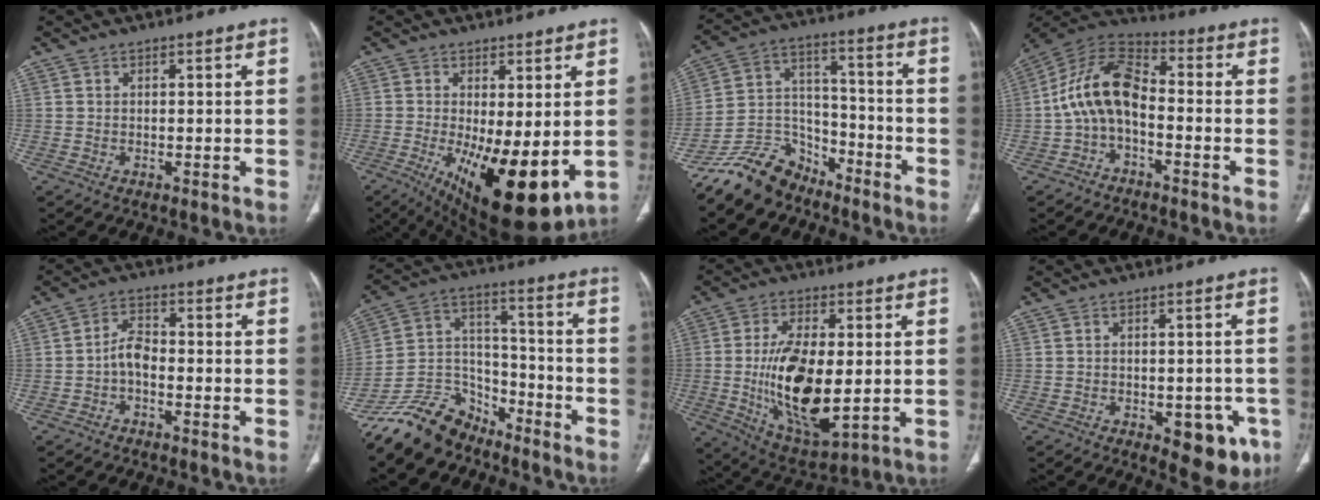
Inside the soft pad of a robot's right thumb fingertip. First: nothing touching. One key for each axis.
{"total": 15.6, "fx": -2.8, "fy": 5.5, "fz": 14.3, "tx": -0.220, "ty": -0.032, "tz": -0.021}
{"total": 12.3, "fx": -10.2, "fy": 6.6, "fz": 2.3, "tx": -0.022, "ty": 0.096, "tz": -0.192}
{"total": 12.0, "fx": -2.1, "fy": 7.0, "fz": 9.6, "tx": -0.177, "ty": 0.054, "tz": -0.052}
{"total": 4.0, "fx": -1.5, "fy": 2.2, "fz": 3.1, "tx": -0.051, "ty": 0.025, "tz": -0.035}
{"total": 13.9, "fx": -11.6, "fy": 7.1, "fz": 2.9, "tx": -0.033, "ty": 0.099, "tz": -0.217}
{"total": 17.8, "fx": -1.0, "fy": 8.1, "fz": 15.8, "tx": -0.280, "ty": -0.019, "tz": -0.003}
{"total": 9.6, "fx": -4.2, "fy": 4.9, "fz": 7.1, "tx": -0.049, "ty": 0.010, "tz": -0.045}